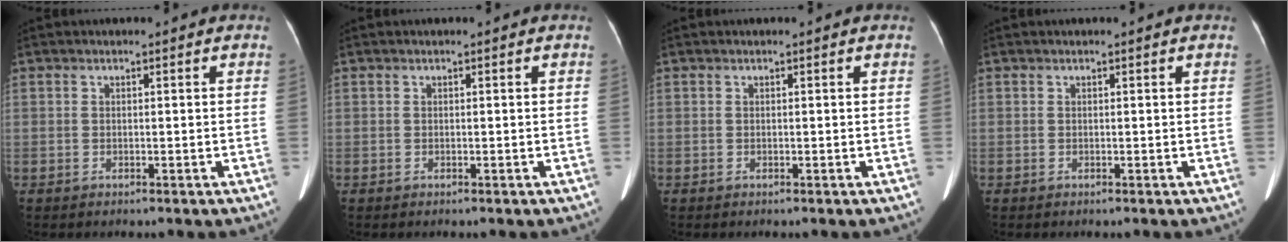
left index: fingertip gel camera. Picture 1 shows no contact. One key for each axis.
{"total": 0.0}
{"total": 0.0}
{"total": 0.0}